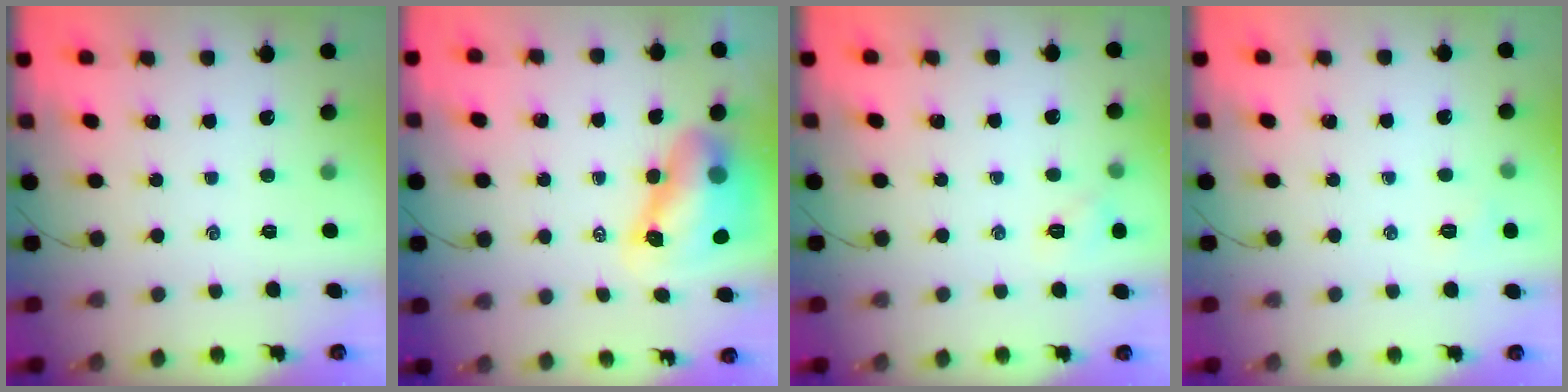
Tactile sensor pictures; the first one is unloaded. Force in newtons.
{"total": 10.6, "press": 10.2, "slide": 3.0}
{"total": 5.0, "press": 4.8, "slide": 1.4}
{"total": 4.5, "press": 4.4, "slide": 1.0}